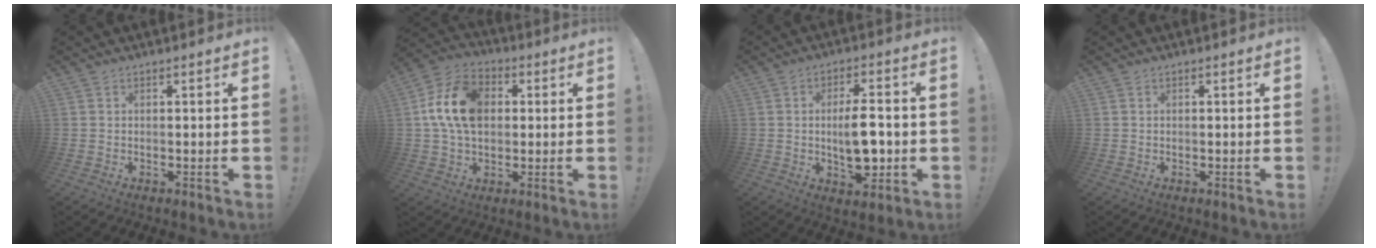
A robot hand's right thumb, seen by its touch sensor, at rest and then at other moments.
{"total": 16.7, "force": [2.9, 11.9, 11.3], "torque": [-0.195, 0.000, 0.054]}
{"total": 11.5, "force": [-1.1, 5.1, 10.2], "torque": [-0.163, 0.000, -0.022]}
{"total": 0.0}